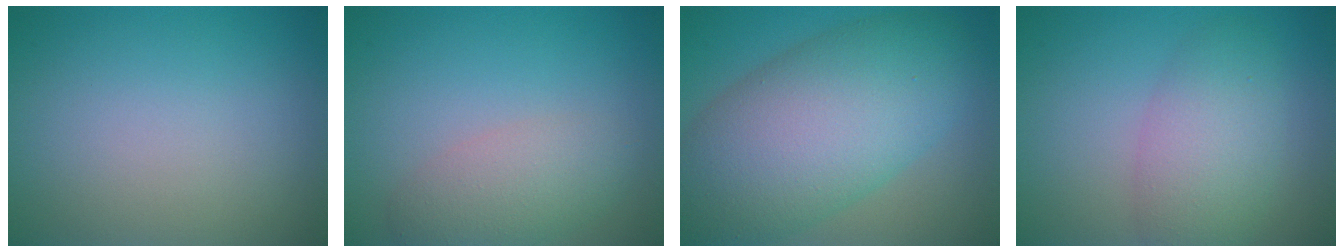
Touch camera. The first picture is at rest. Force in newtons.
{"total": 3.4, "press": 3.4, "slide": 0.3}
{"total": 11.9, "press": 11.8, "slide": 0.4}
{"total": 4.7, "press": 4.7, "slide": 0.1}